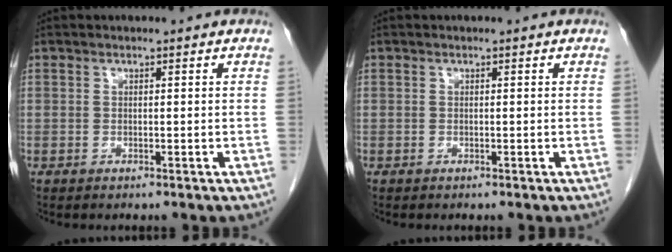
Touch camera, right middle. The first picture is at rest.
{"total": 0.0}